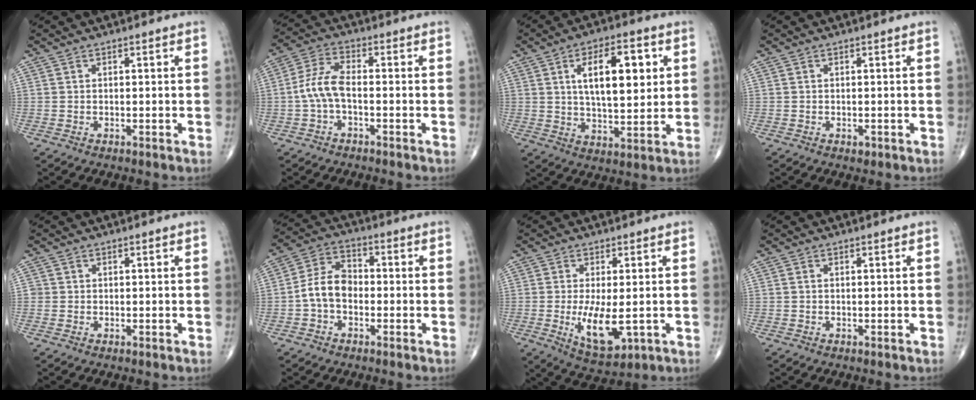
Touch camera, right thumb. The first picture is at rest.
{"total": 6.3, "force": [-1.3, 2.9, 5.4], "torque": [-0.119, 0.021, -0.033]}
{"total": 13.7, "force": [3.7, 6.1, 11.7], "torque": [-0.160, -0.012, 0.062]}
{"total": 0.6, "force": [-0.3, 0.4, 0.3], "torque": [0.001, 0.000, -0.001]}
{"total": 0.8, "force": [-0.1, 0.8, 0.1], "torque": [0.004, 0.004, -0.004]}
{"total": 7.7, "force": [-1.6, 5.3, 5.4], "torque": [-0.091, 0.031, -0.043]}
{"total": 8.5, "force": [-1.2, 3.4, 7.7], "torque": [-0.131, -0.022, -0.008]}
{"total": 0.0}